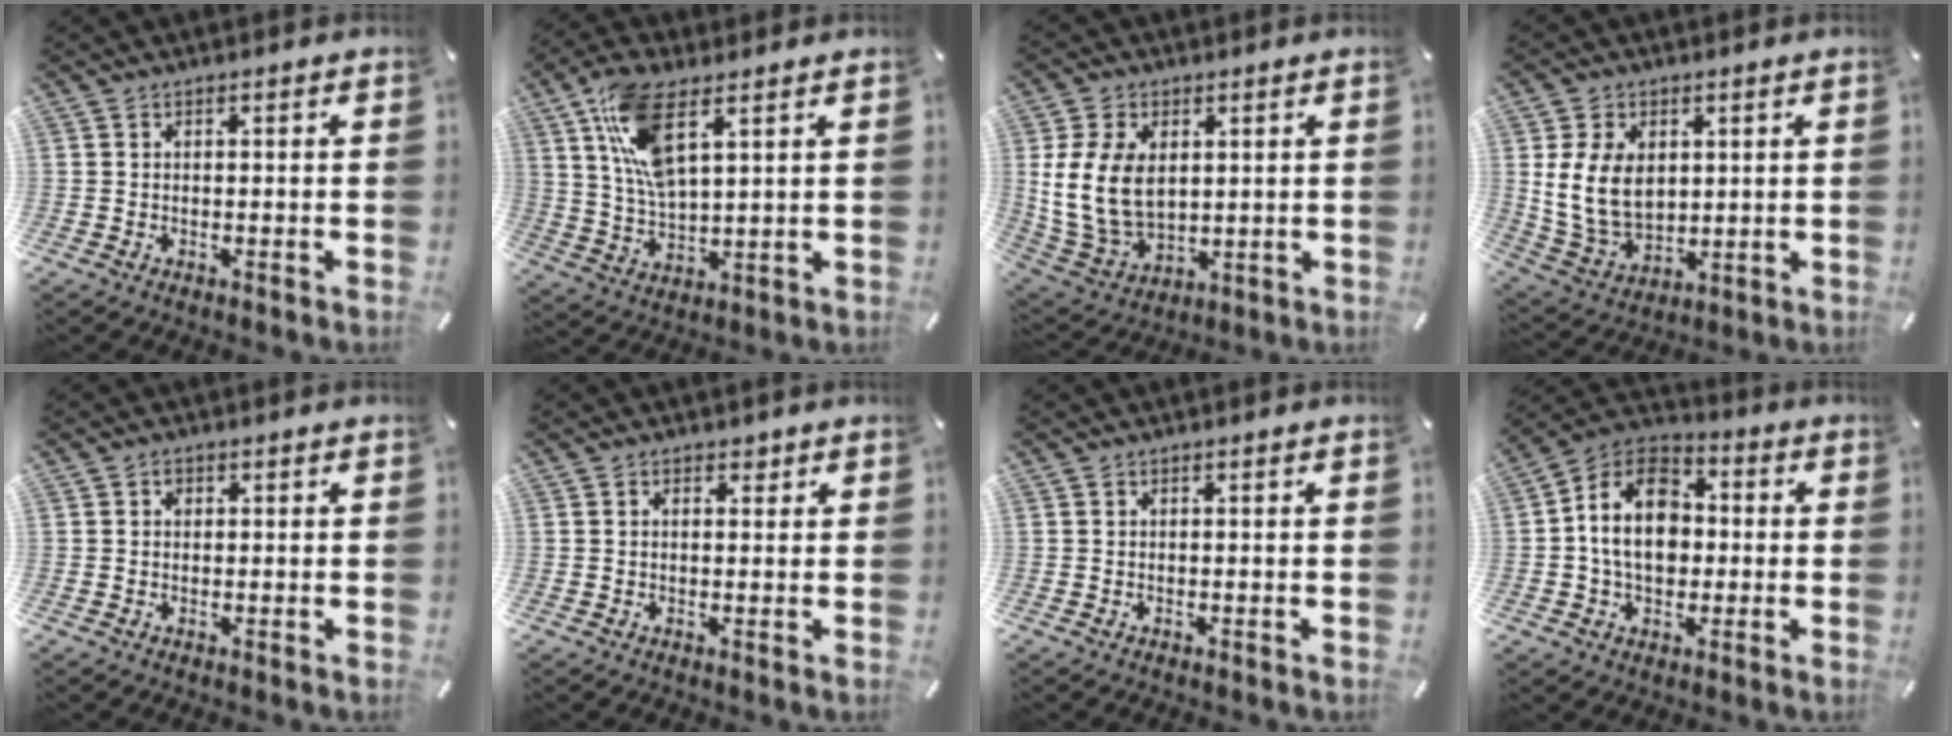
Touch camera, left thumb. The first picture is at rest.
{"total": 12.0, "force": [6.0, 4.9, 9.2], "torque": [-0.200, -0.009, 0.111]}
{"total": 13.1, "force": [2.5, 9.5, 8.6], "torque": [-0.195, -0.005, 0.046]}
{"total": 11.6, "force": [2.5, 8.8, 7.1], "torque": [-0.168, -0.003, 0.045]}
{"total": 1.2, "force": [0.2, 1.1, 0.5], "torque": [-0.010, 0.006, 0.003]}
{"total": 1.9, "force": [0.7, 1.3, 1.1], "torque": [-0.009, 0.000, 0.007]}
{"total": 0.0}
{"total": 14.1, "force": [-0.6, 10.7, 9.2], "torque": [-0.179, 0.019, -0.015]}